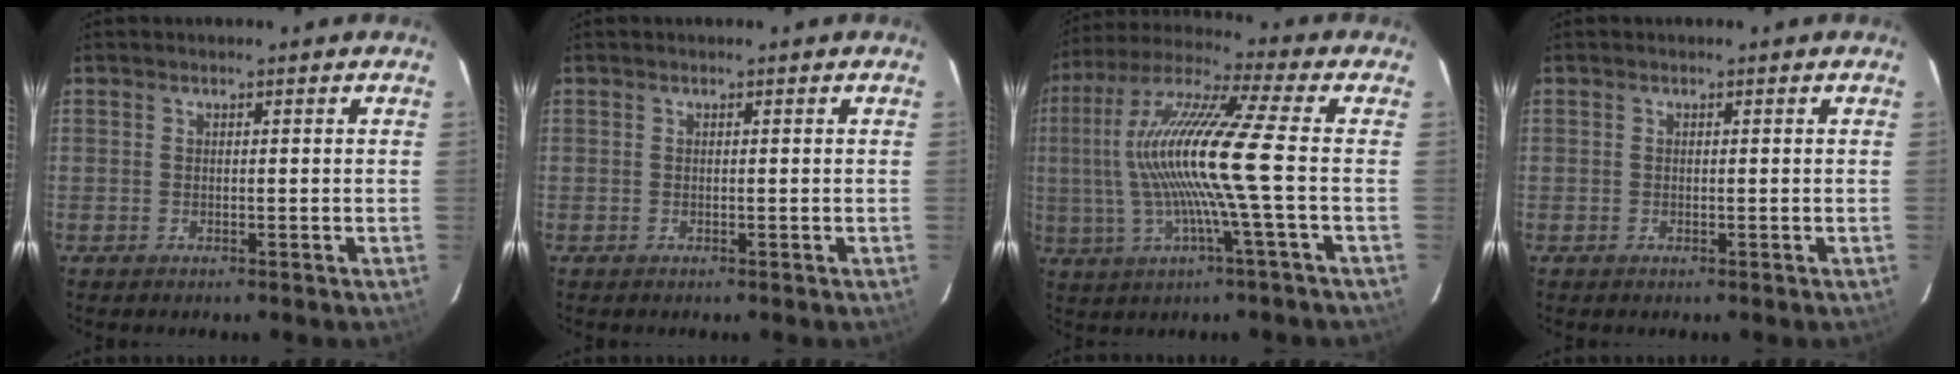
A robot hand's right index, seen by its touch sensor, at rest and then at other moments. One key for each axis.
{"total": 0.0}
{"total": 16.1, "fx": -0.8, "fy": -0.5, "fz": 16.1, "tx": -0.311, "ty": 0.006, "tz": -0.018}
{"total": 0.0}